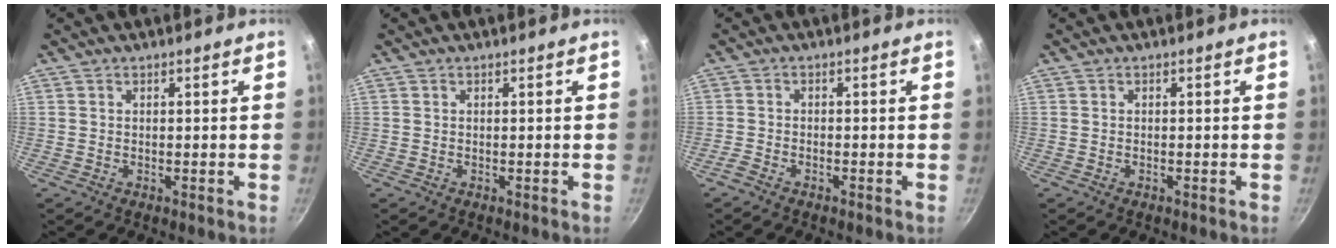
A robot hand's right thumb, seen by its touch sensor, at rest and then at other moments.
{"total": 0.0}
{"total": 1.9, "force": [-1.6, 0.6, 0.8], "torque": [-0.035, 0.014, -0.036]}
{"total": 0.0}